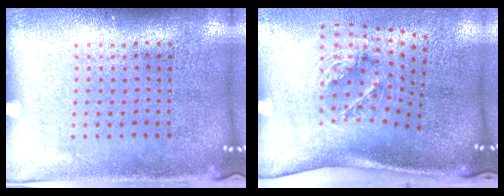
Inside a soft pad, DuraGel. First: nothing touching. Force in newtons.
{"total": 1.9, "press": 1.2, "slide": 1.4}